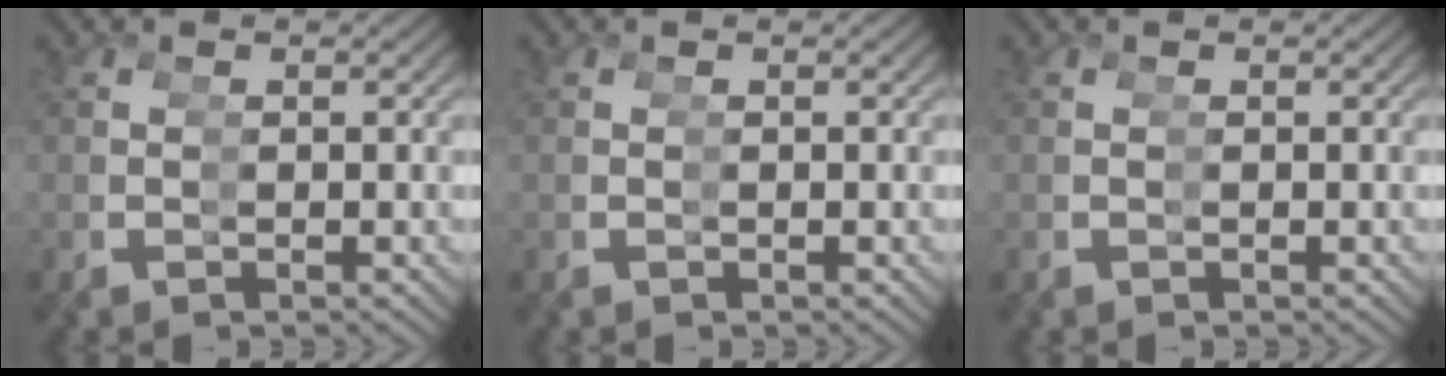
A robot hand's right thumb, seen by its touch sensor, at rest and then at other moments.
{"total": 0.0}
{"total": 0.0}